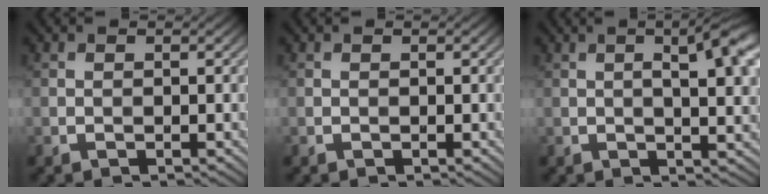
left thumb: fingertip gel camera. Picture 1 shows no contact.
{"total": 0.0}
{"total": 7.7, "force": [1.9, 2.1, 7.1], "torque": [-0.099, 0.010, 0.022]}